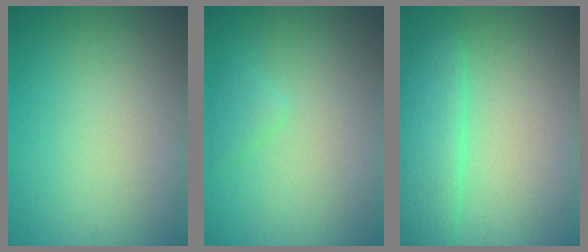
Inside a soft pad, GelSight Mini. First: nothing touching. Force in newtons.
{"total": 1.2, "press": 1.1, "slide": 0.1}
{"total": 4.1, "press": 4.1, "slide": 0.2}